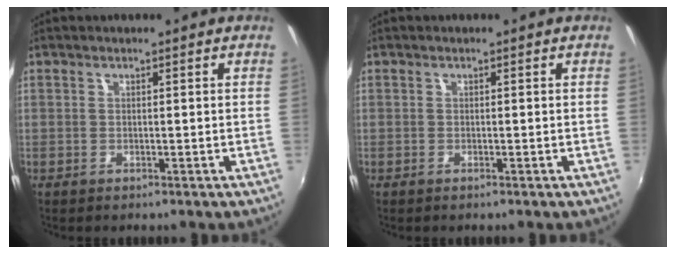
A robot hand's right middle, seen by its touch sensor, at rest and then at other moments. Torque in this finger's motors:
{"motor_torque": [0.12, -0.36, -0.07, -0.07]}